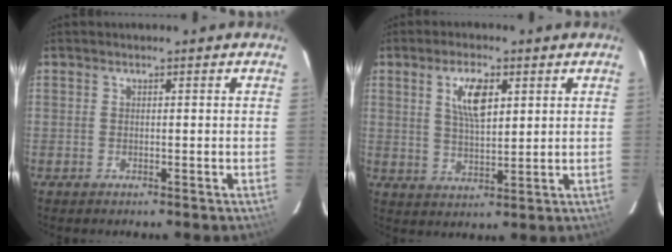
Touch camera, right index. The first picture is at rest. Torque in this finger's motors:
{"motor_torque": [0.60, 0.33, 0.29, 0.11]}